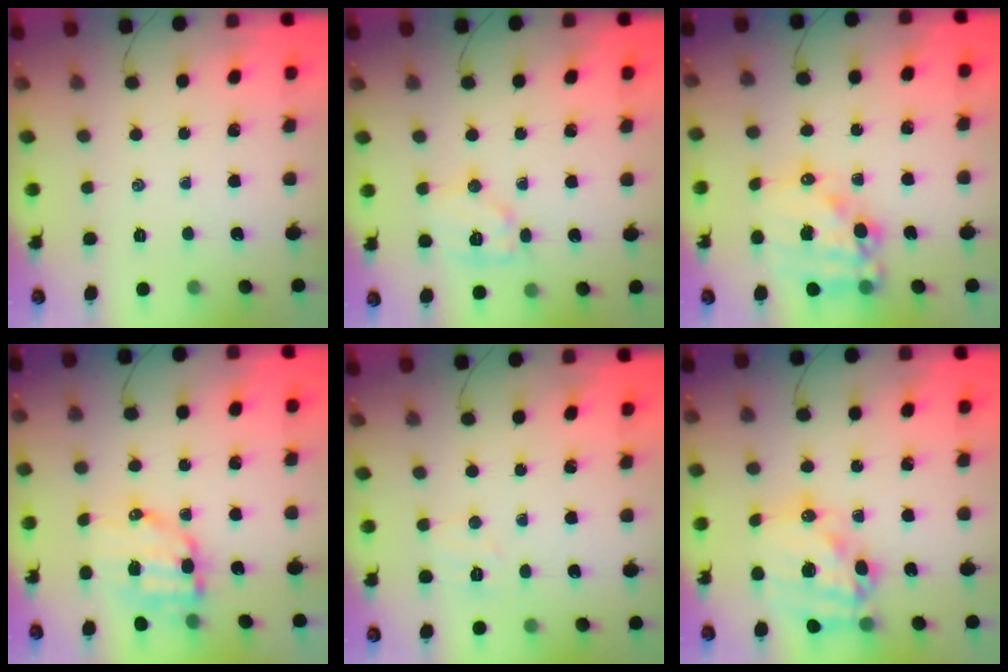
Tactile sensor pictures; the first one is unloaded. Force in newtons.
{"total": 9.4, "press": 9.4, "slide": 0.4}
{"total": 15.3, "press": 14.9, "slide": 3.6}
{"total": 9.1, "press": 8.9, "slide": 1.9}
{"total": 4.3, "press": 4.2, "slide": 0.9}
{"total": 18.3, "press": 17.9, "slide": 4.0}